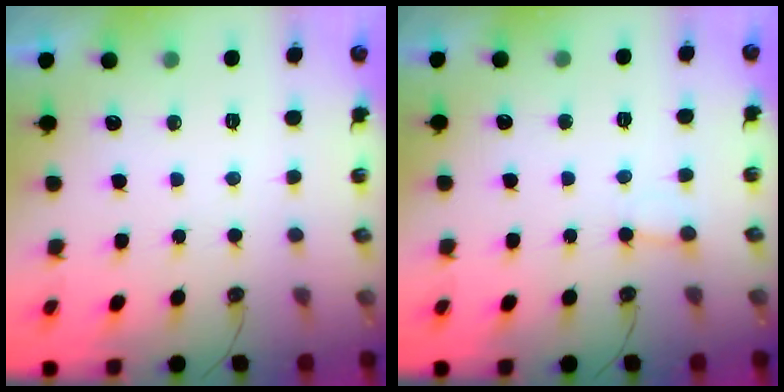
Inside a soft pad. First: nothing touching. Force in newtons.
{"total": 2.8, "press": 2.8, "slide": 0.3}